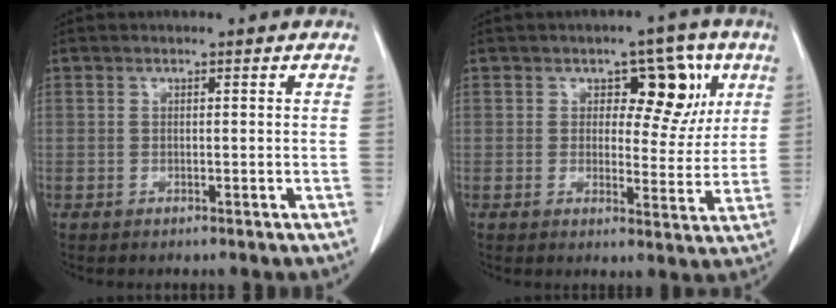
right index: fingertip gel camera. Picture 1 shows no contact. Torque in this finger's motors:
{"motor_torque": [0.38, 0.37, 0.12, 0.04]}